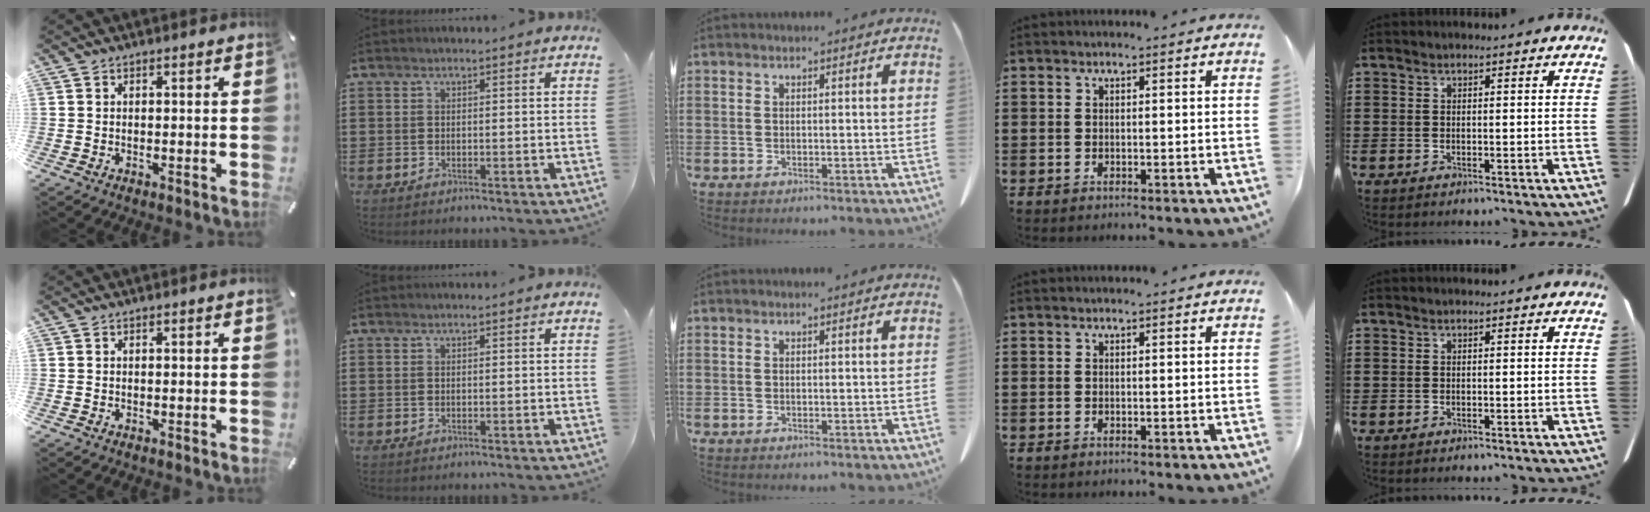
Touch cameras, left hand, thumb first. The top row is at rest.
{}